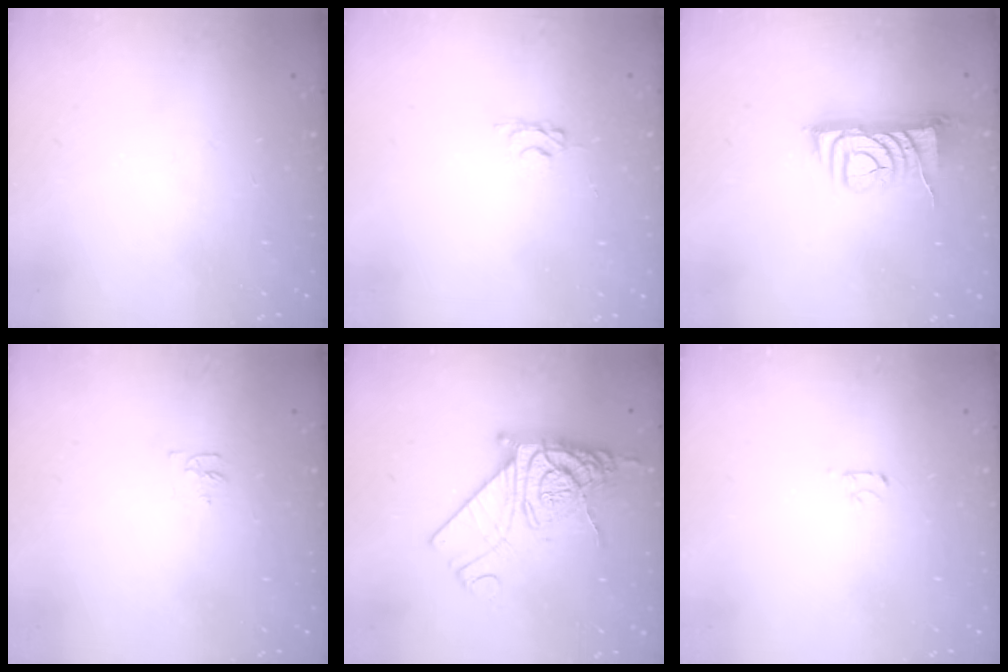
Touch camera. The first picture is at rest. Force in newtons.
{"total": 3.1, "press": 3.0, "slide": 0.5}
{"total": 8.3, "press": 8.2, "slide": 1.0}
{"total": 4.0, "press": 3.9, "slide": 0.4}
{"total": 16.9, "press": 16.8, "slide": 1.7}
{"total": 2.5, "press": 2.4, "slide": 0.3}